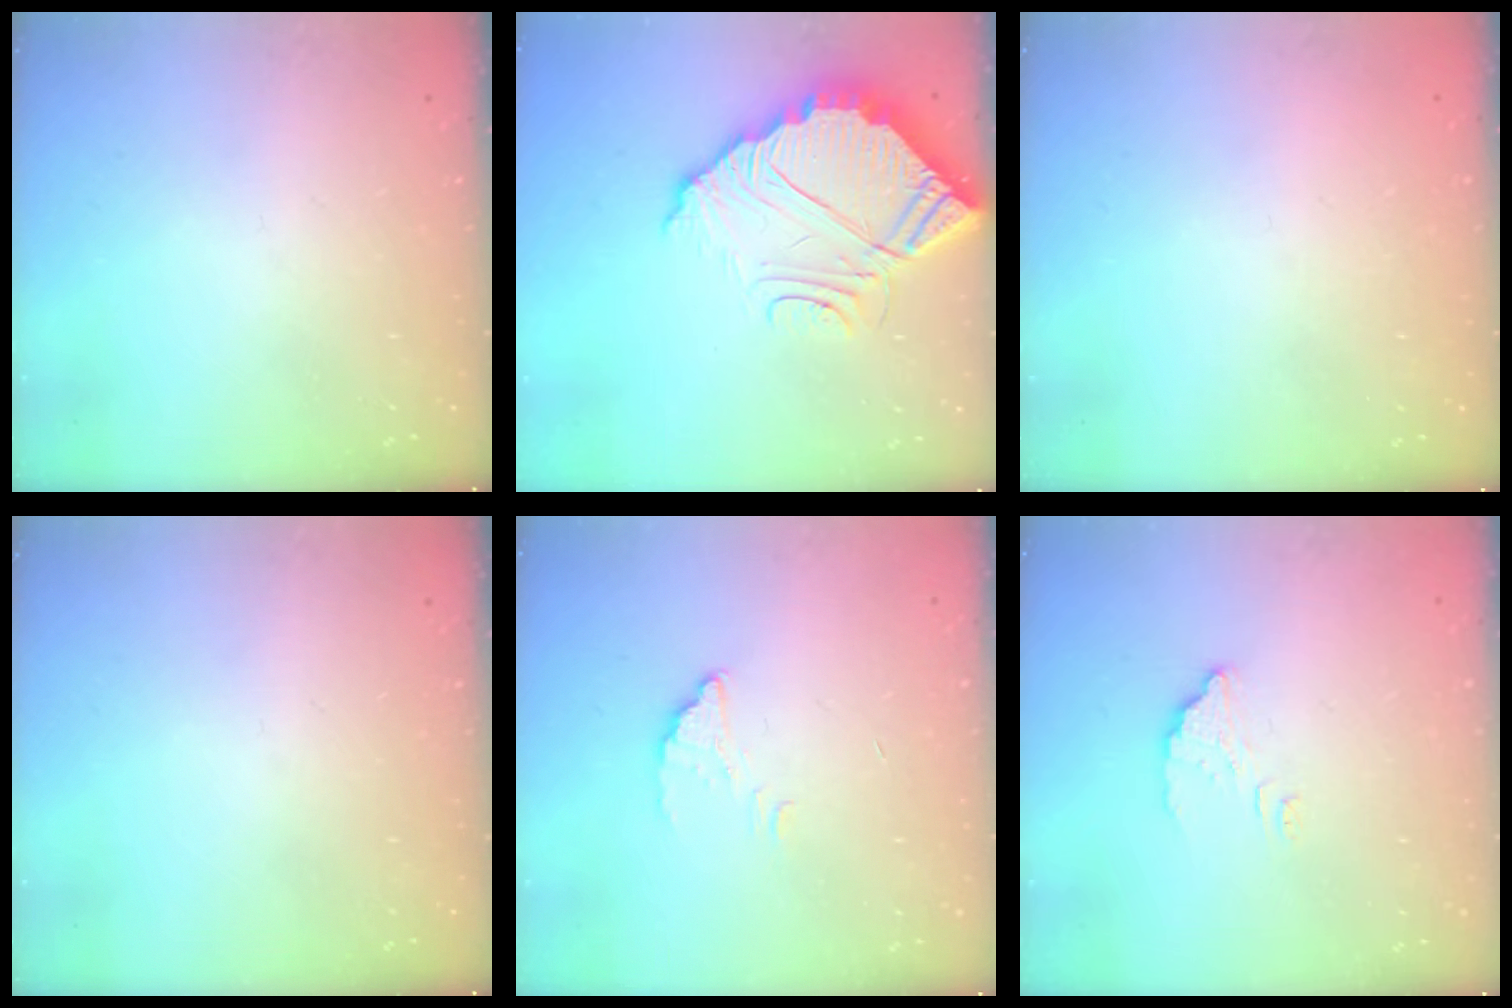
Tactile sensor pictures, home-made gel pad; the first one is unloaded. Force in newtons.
{"total": 9.5, "press": 9.5, "slide": 0.6}
{"total": 2.2, "press": 2.2, "slide": 0.1}
{"total": 0.0}
{"total": 1.8, "press": 1.8, "slide": 0.1}
{"total": 3.1, "press": 3.1, "slide": 0.4}